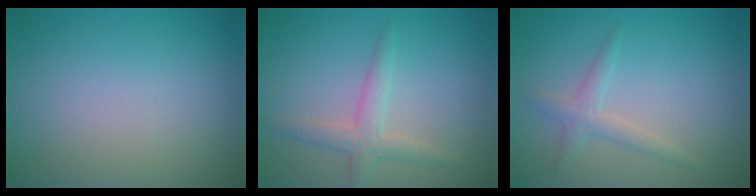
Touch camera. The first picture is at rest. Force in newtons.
{"total": 2.6, "press": 2.5, "slide": 0.1}
{"total": 1.9, "press": 1.9, "slide": 0.1}